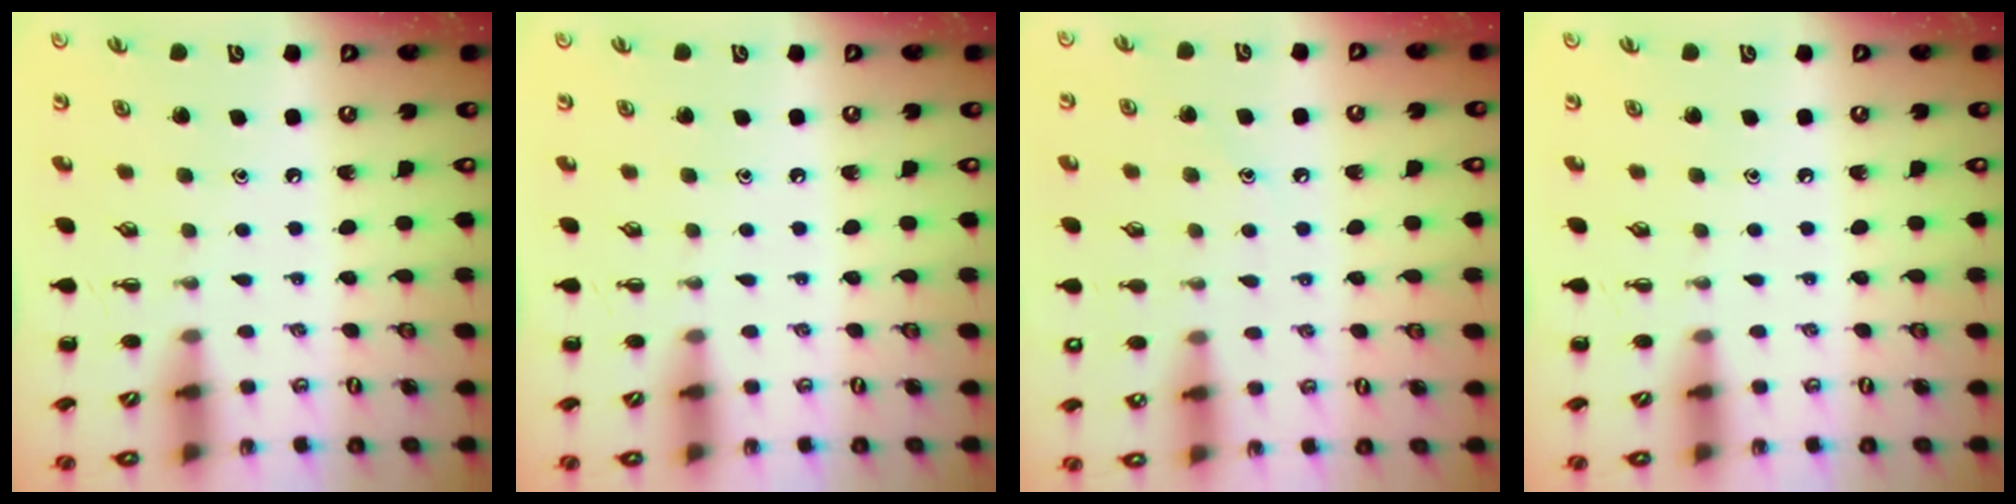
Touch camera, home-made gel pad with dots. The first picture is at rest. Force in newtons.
{"total": 0.0}
{"total": 7.8, "press": 7.6, "slide": 1.9}
{"total": 0.0}